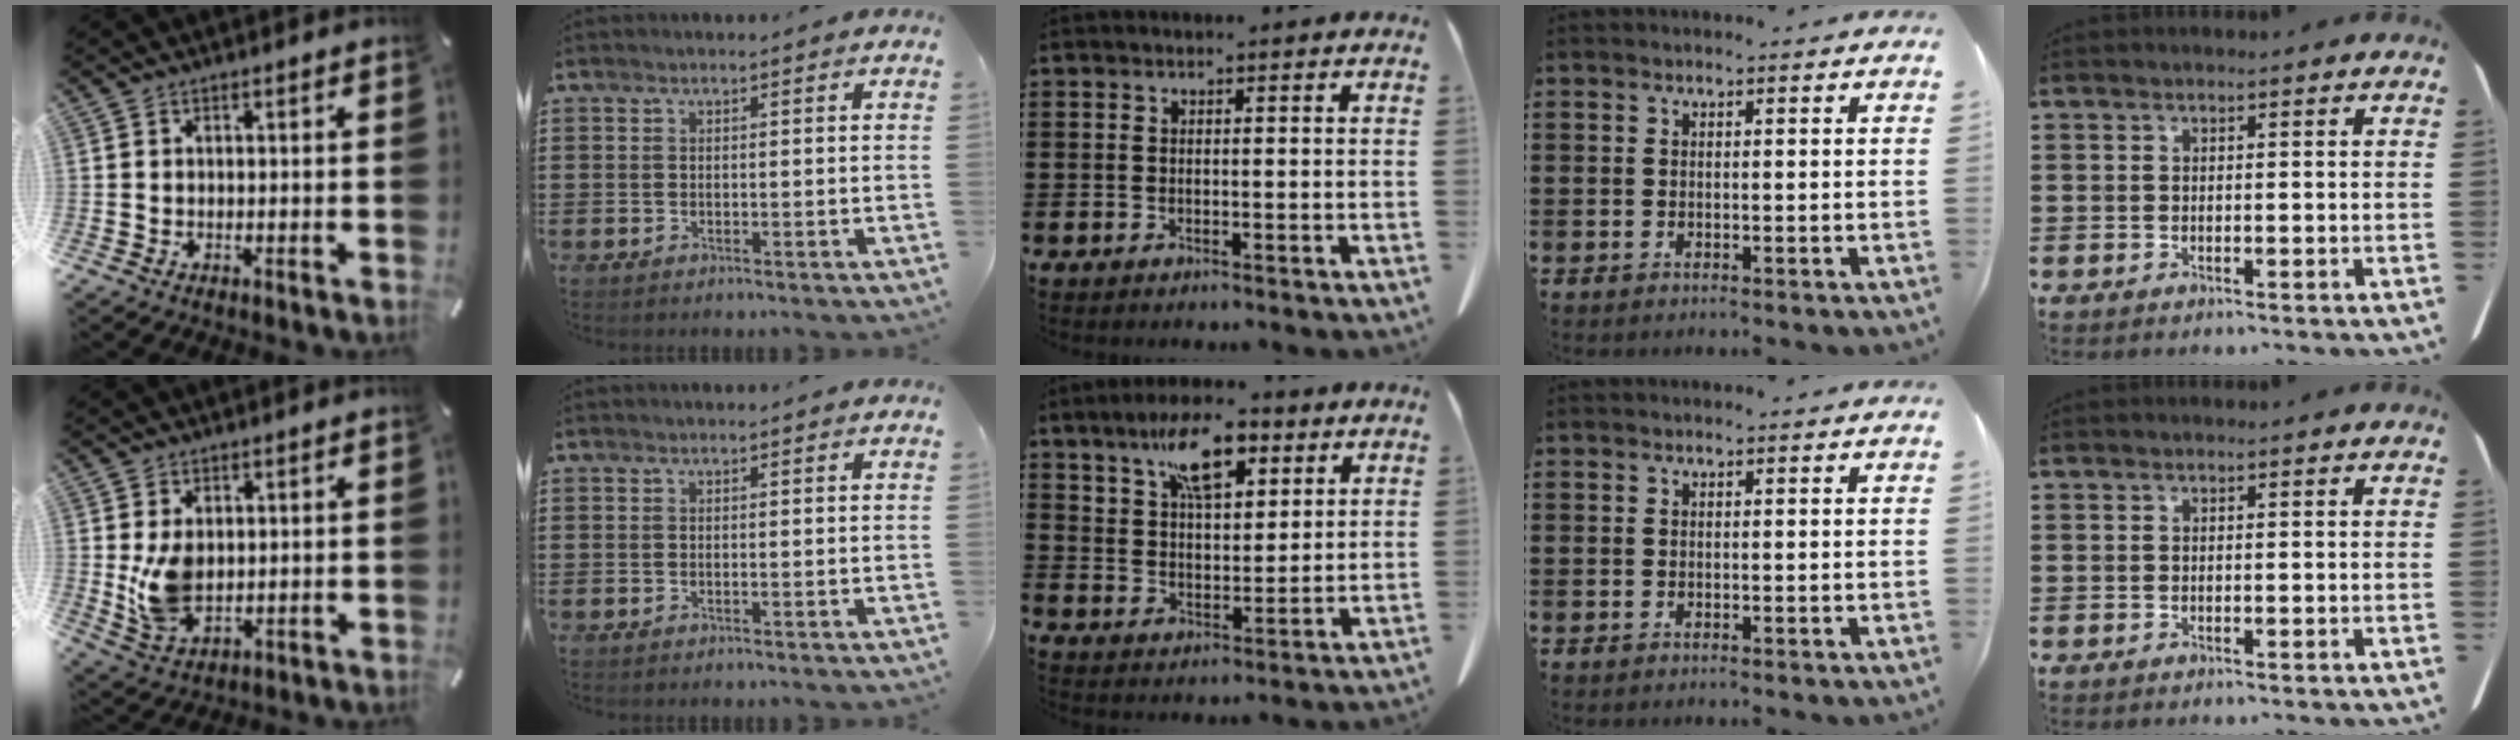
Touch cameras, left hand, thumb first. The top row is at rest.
{"thumb": {"total": 7.5, "force": [1.2, 5.1, 5.4], "torque": [-0.110, -0.010, 0.023]}, "middle": {"total": 10.3, "force": [6.6, 4.4, 6.6], "torque": [-0.123, -0.010, 0.115]}}